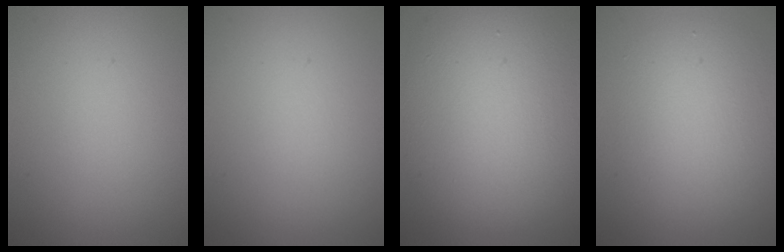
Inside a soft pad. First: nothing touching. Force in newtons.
{"total": 0.0}
{"total": 11.2, "press": 11.2, "slide": 0.6}
{"total": 5.1, "press": 5.1, "slide": 0.3}